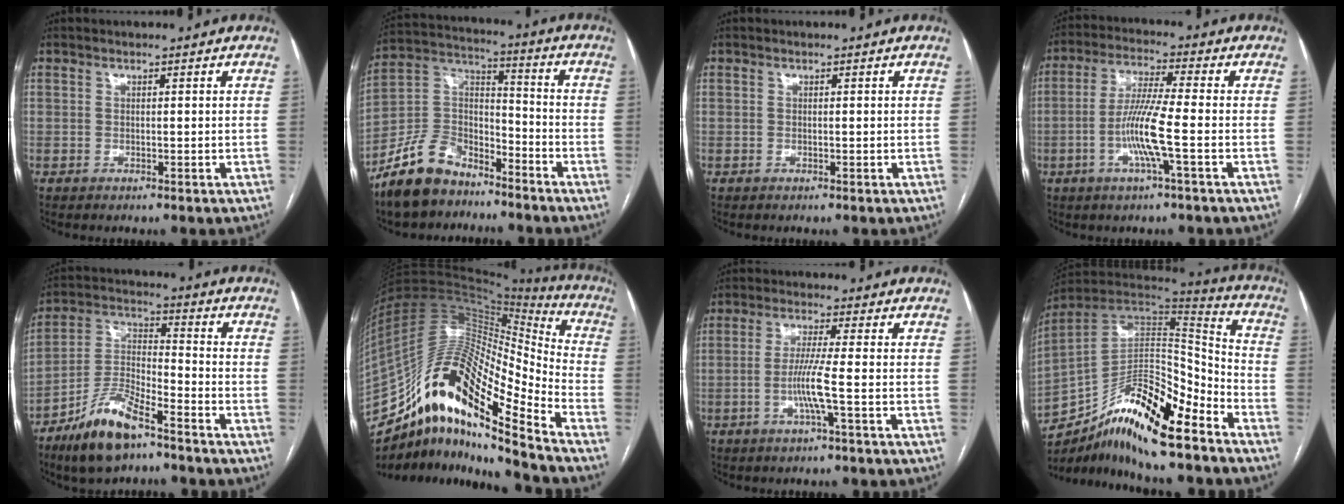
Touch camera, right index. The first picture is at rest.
{"total": 12.4, "force": [-9.7, 6.2, 4.7], "torque": [-0.105, 0.027, -0.185]}
{"total": 0.0}
{"total": 8.9, "force": [-2.4, -0.2, 8.5], "torque": [-0.170, -0.004, -0.052]}
{"total": 11.7, "force": [-8.1, 3.1, 7.8], "torque": [-0.164, -0.008, -0.155]}
{"total": 24.2, "force": [-15.5, 4.6, 18.0], "torque": [-0.342, 0.021, -0.280]}
{"total": 5.3, "force": [-1.5, -0.9, 5.0], "torque": [-0.101, -0.006, -0.032]}
{"total": 20.2, "force": [-14.6, 4.2, 13.3], "torque": [-0.224, 0.019, -0.253]}